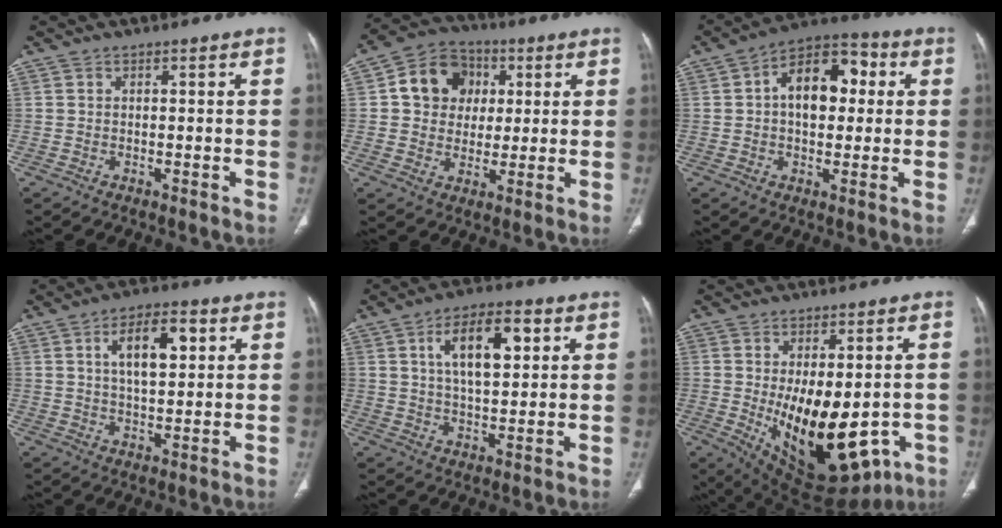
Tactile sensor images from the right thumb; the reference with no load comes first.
{"total": 11.6, "force": [2.5, 10.0, 5.4], "torque": [-0.055, 0.006, 0.034]}
{"total": 11.7, "force": [1.4, 7.7, 8.7], "torque": [-0.101, 0.030, 0.012]}
{"total": 9.6, "force": [3.0, 4.4, 8.1], "torque": [-0.116, 0.000, 0.048]}
{"total": 11.7, "force": [3.7, 5.3, 9.7], "torque": [-0.146, -0.001, 0.061]}
{"total": 21.0, "force": [-3.7, 10.9, 17.5], "torque": [-0.246, -0.020, -0.019]}